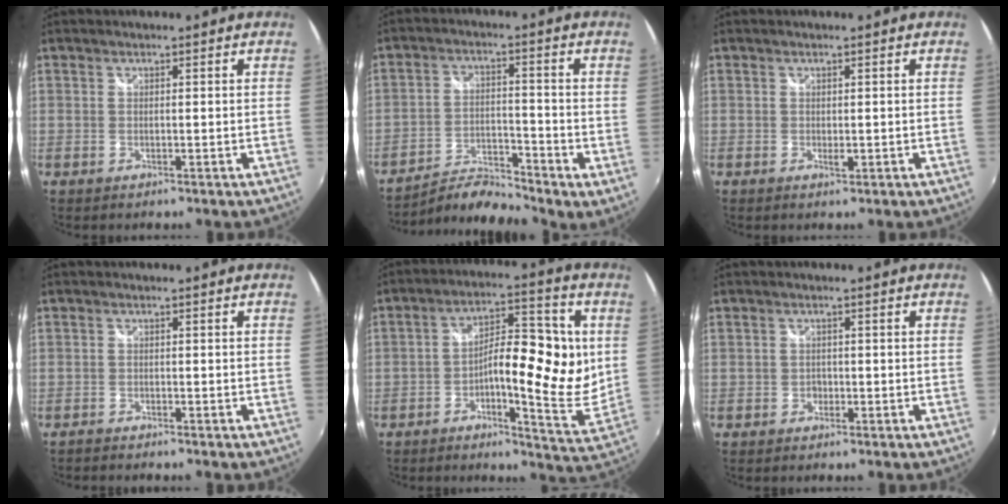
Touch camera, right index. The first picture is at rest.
{"total": 6.6, "force": [-5.9, 1.2, 2.8], "torque": [-0.047, 0.001, -0.112]}
{"total": 0.8, "force": [0.0, 0.5, 0.7], "torque": [-0.011, -0.003, -0.002]}
{"total": 1.7, "force": [-1.7, 0.1, 0.2], "torque": [-0.016, -0.008, -0.031]}
{"total": 14.6, "force": [0.7, 4.7, 13.9], "torque": [-0.214, 0.005, 0.000]}
{"total": 1.7, "force": [-0.8, 1.5, 0.4], "torque": [-0.007, -0.001, -0.012]}